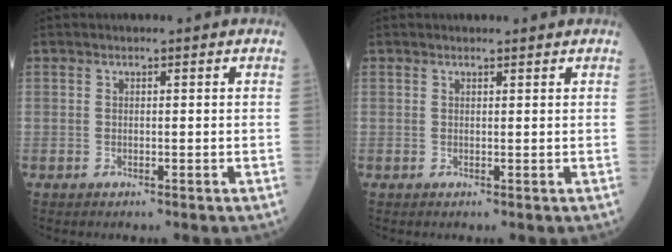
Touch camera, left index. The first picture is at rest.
{"total": 1.2, "force": [1.2, 0.2, 0.2], "torque": [-0.011, 0.005, 0.017]}